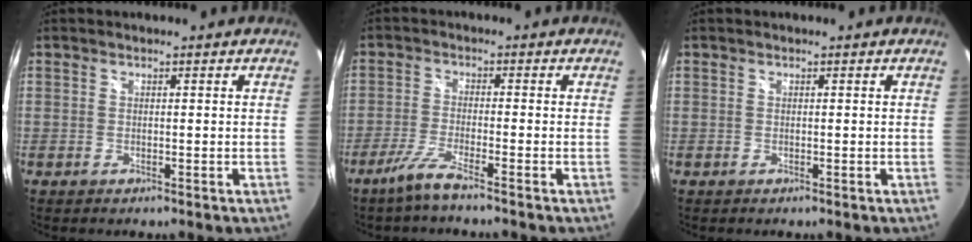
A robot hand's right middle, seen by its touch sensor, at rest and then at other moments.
{"total": 4.8, "force": [-3.7, -0.5, 3.0], "torque": [-0.077, -0.009, -0.074]}
{"total": 0.0}